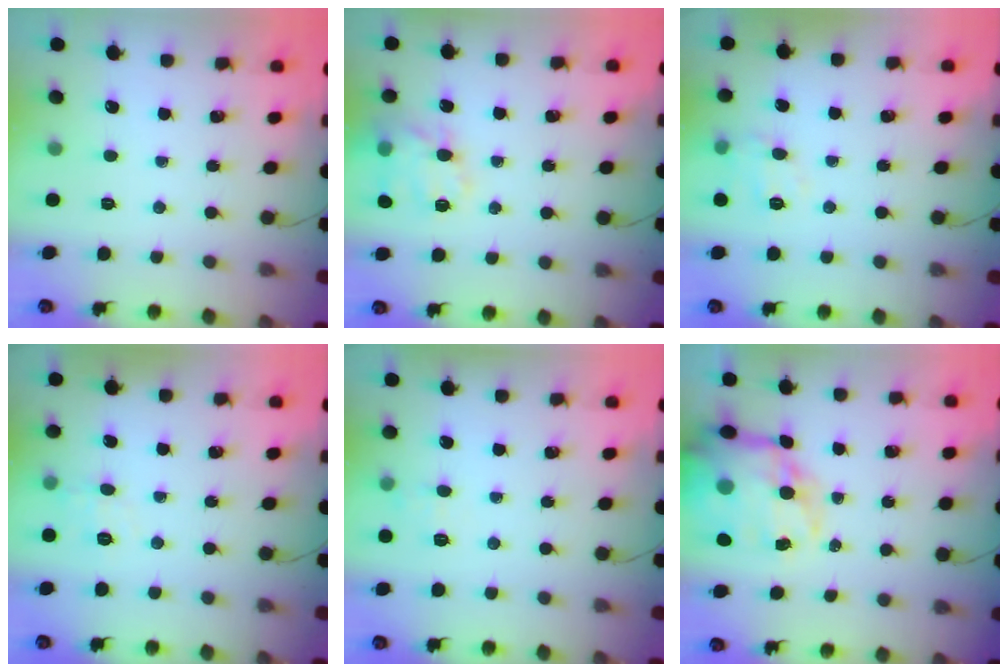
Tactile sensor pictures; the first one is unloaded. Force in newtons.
{"total": 16.2, "press": 16.1, "slide": 2.5}
{"total": 6.4, "press": 6.4, "slide": 0.9}
{"total": 5.9, "press": 5.7, "slide": 1.5}
{"total": 6.1, "press": 5.8, "slide": 1.9}
{"total": 23.6, "press": 23.0, "slide": 5.3}